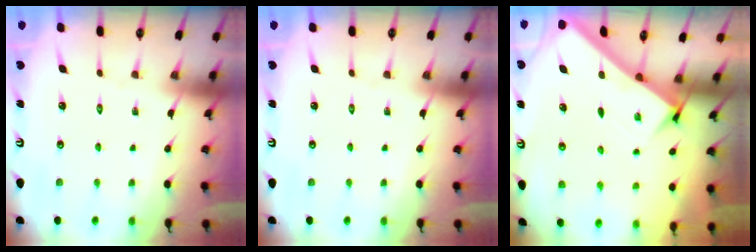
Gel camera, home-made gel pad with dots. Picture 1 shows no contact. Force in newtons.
{"total": 0.0}
{"total": 2.6, "press": 2.6, "slide": 0.3}